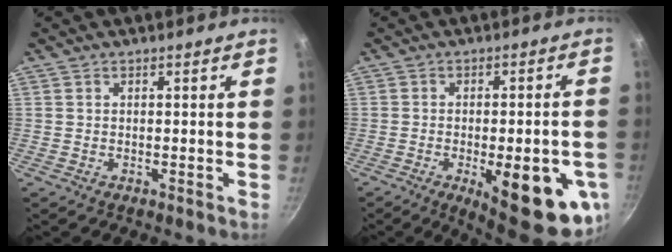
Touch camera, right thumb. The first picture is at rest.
{"total": 20.0, "force": [-7.1, 7.1, 17.4], "torque": [-0.173, 0.009, -0.074]}